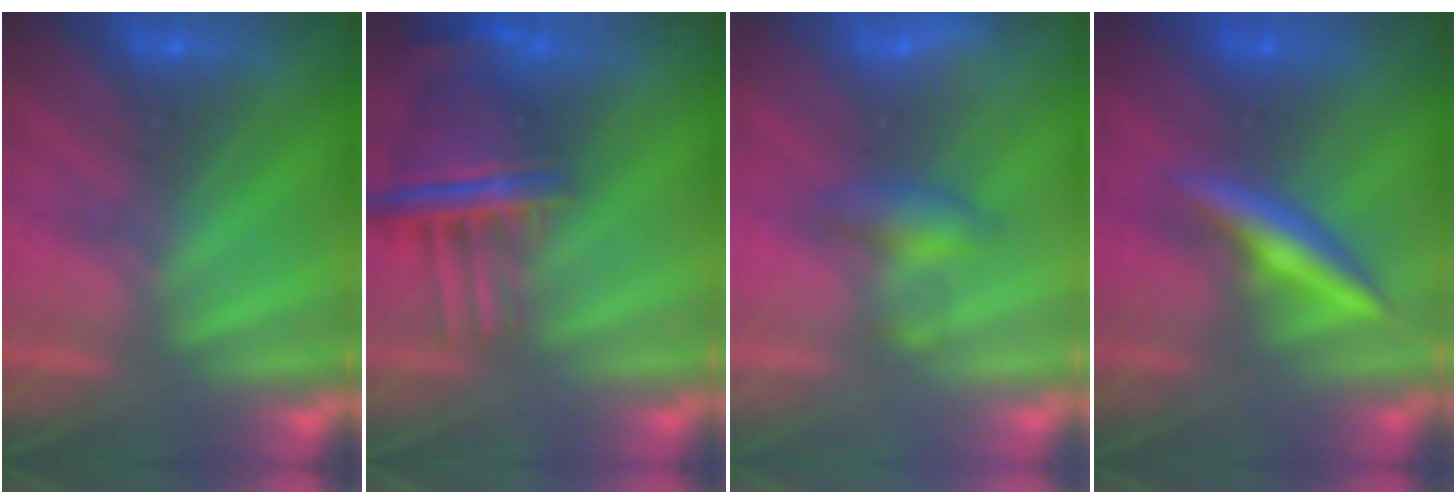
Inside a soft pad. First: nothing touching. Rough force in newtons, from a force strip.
{"total": 7.8}
{"total": 2.0}
{"total": 2.8}